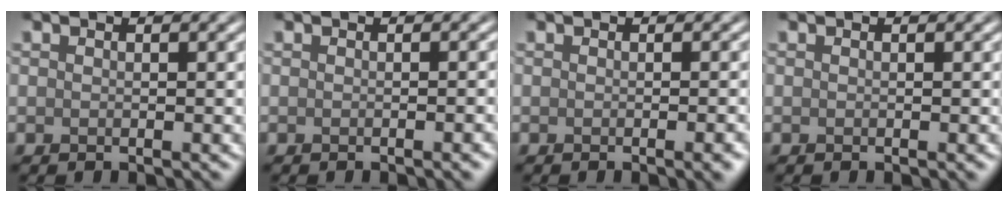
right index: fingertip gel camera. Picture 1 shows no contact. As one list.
[{"total": 1.6, "force": [-0.5, 0.4, 1.4], "torque": [-0.008, 0.002, -0.008]}, {"total": 2.2, "force": [-0.7, 0.7, 2.0], "torque": [-0.012, 0.001, -0.008]}, {"total": 0.6, "force": [-0.2, 0.1, 0.6], "torque": [-0.004, 0.001, -0.004]}]